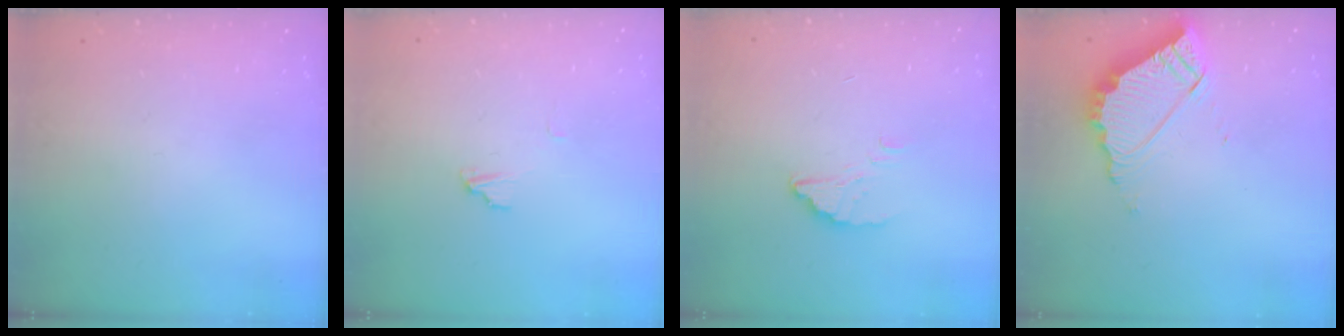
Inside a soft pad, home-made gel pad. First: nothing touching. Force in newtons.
{"total": 3.1, "press": 3.1, "slide": 0.3}
{"total": 2.5, "press": 2.5, "slide": 0.3}
{"total": 9.7, "press": 9.6, "slide": 0.7}